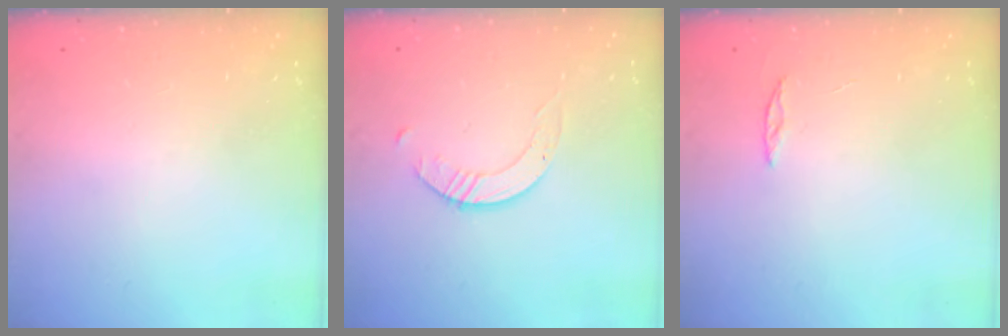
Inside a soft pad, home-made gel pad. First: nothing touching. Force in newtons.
{"total": 1.7, "press": 1.7, "slide": 0.2}
{"total": 2.0, "press": 2.0, "slide": 0.2}